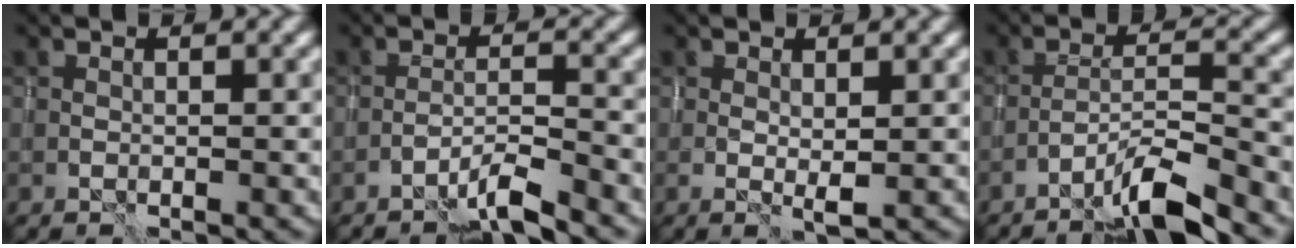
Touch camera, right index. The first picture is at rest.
{"total": 3.3, "force": [-2.7, 0.2, 2.0], "torque": [-0.031, 0.008, -0.058]}
{"total": 1.3, "force": [0.2, 0.2, 1.2], "torque": [-0.024, -0.003, 0.004]}
{"total": 5.5, "force": [-4.1, 0.5, 3.6], "torque": [-0.059, 0.011, -0.080]}